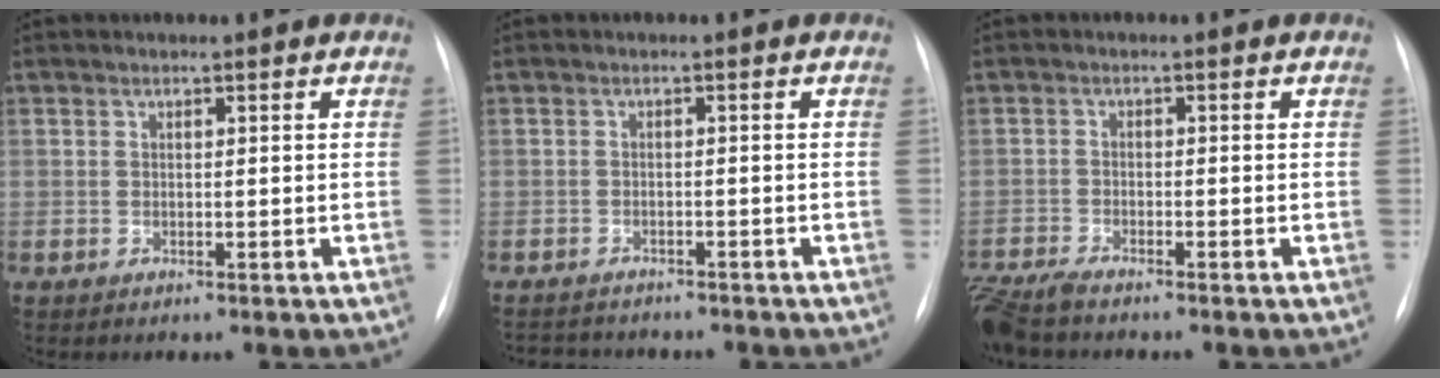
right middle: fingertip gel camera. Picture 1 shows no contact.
{"total": 6.9, "force": [-6.2, 2.2, 2.0], "torque": [-0.034, -0.001, -0.082]}
{"total": 5.1, "force": [-4.6, 0.2, 2.1], "torque": [-0.039, -0.019, -0.086]}